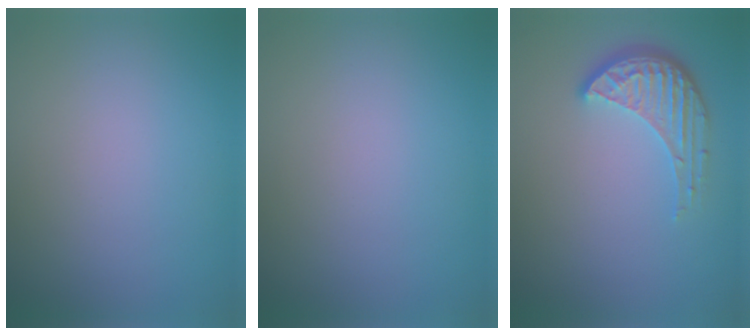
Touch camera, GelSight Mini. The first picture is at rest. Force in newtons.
{"total": 0.0}
{"total": 4.1, "press": 3.1, "slide": 2.7}